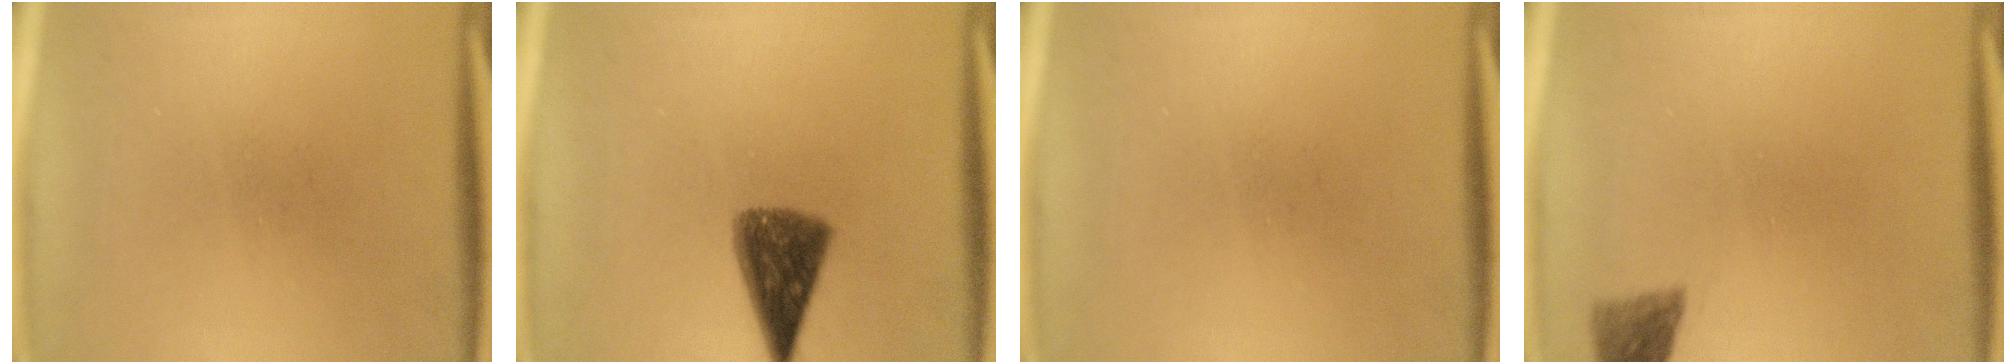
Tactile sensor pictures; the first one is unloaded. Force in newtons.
{"total": 8.3}
{"total": 0.0}
{"total": 2.8}